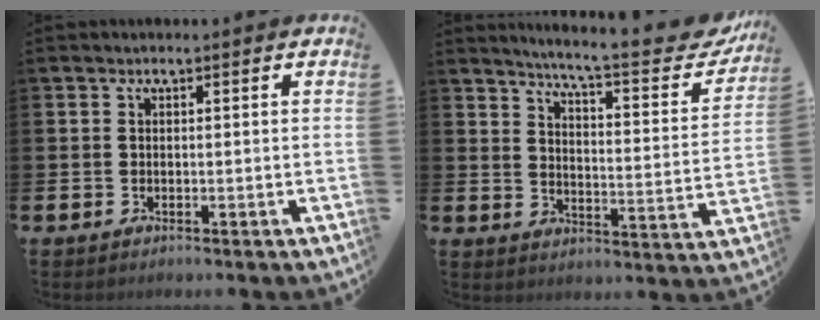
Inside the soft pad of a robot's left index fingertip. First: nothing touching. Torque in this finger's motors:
{"motor_torque": [0.42, -0.61, 0.48, 0.06]}